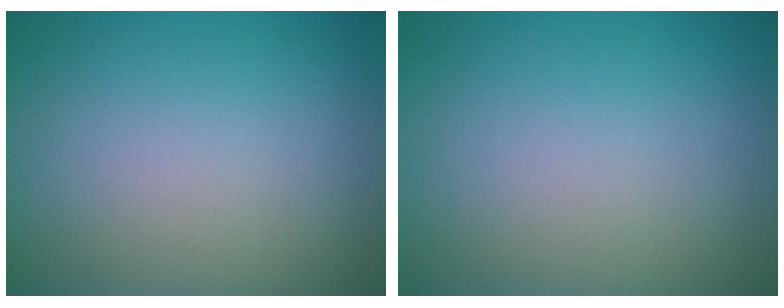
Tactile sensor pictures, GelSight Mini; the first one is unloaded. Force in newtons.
{"total": 0.0}